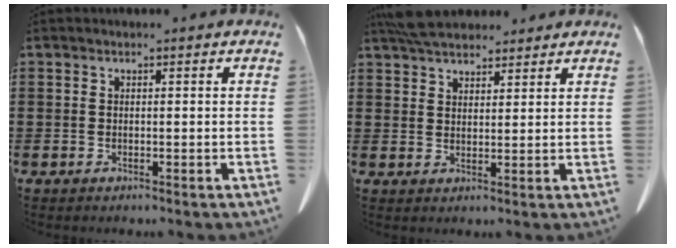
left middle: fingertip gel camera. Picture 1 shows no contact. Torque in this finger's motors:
{"motor_torque": [1.45, -0.24, 0.26, 0.11]}